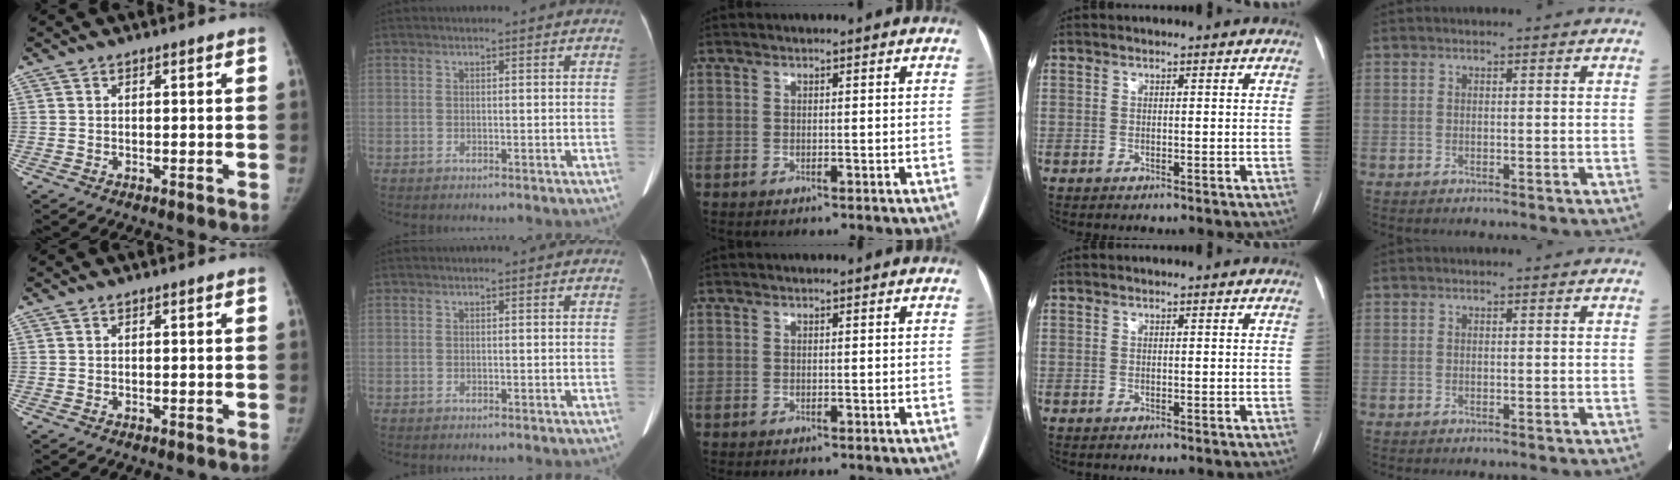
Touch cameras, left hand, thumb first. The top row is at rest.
{}